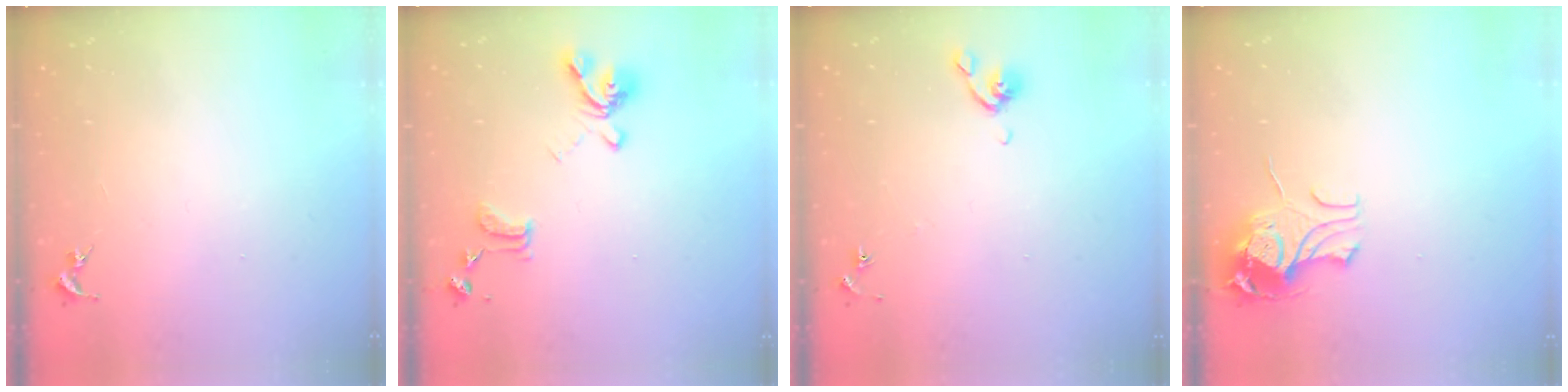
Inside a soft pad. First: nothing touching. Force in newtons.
{"total": 15.5, "press": 15.4, "slide": 1.6}
{"total": 5.2, "press": 5.1, "slide": 1.0}
{"total": 10.8, "press": 10.8, "slide": 1.2}